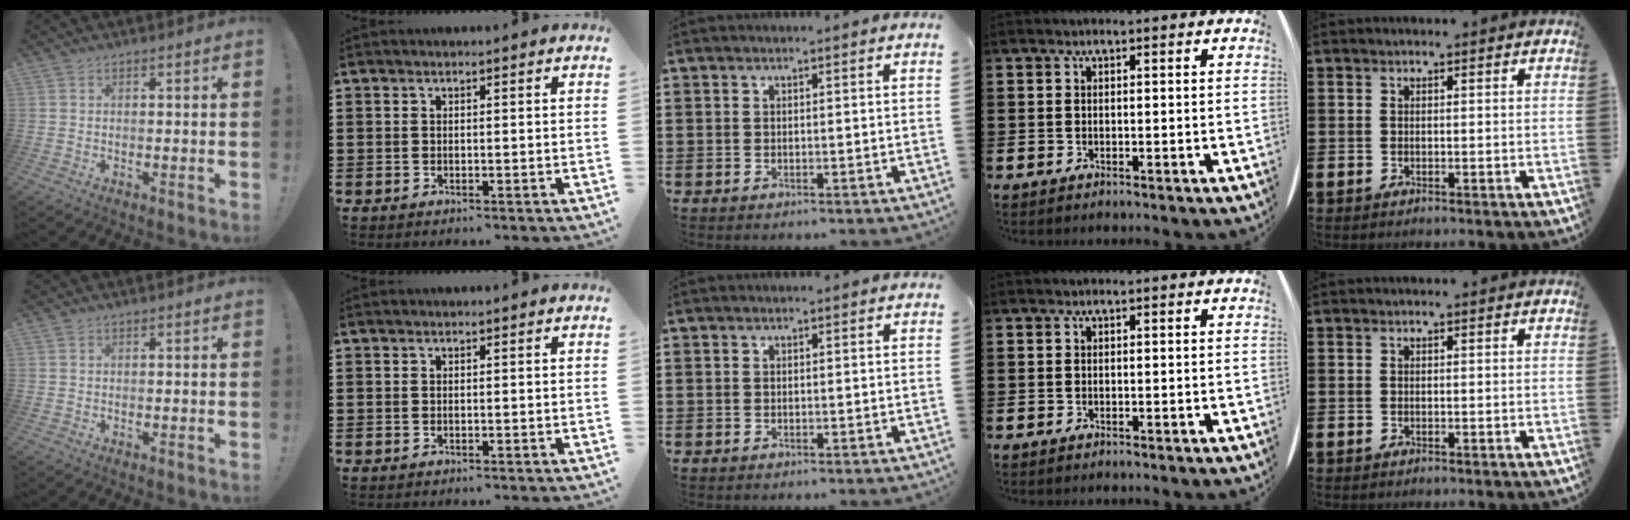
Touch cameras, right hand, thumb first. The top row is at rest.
{}